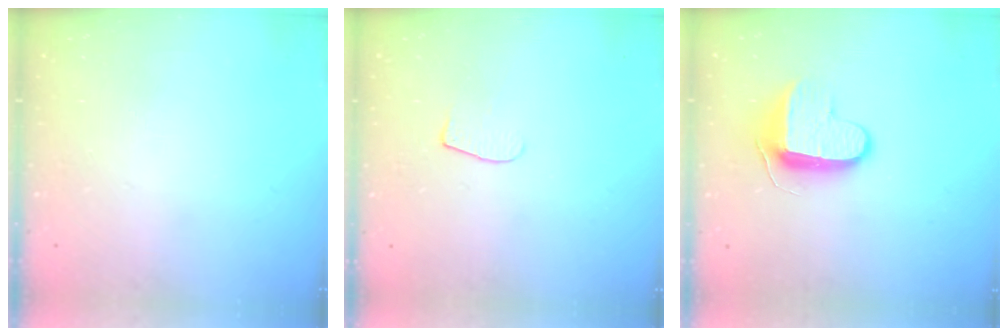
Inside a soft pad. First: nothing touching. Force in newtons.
{"total": 6.2, "press": 6.2, "slide": 0.7}
{"total": 9.2, "press": 9.2, "slide": 0.9}